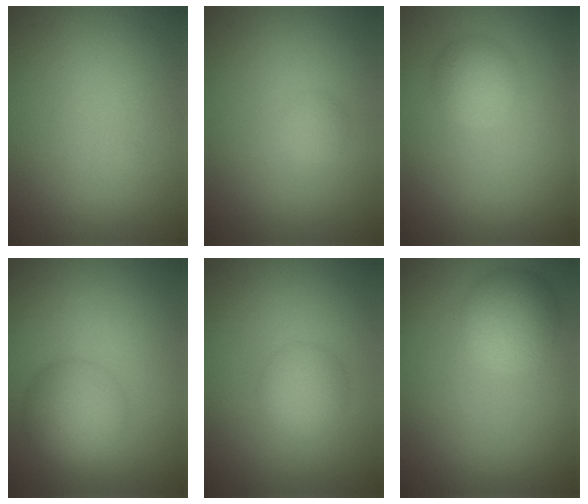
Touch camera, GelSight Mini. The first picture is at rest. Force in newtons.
{"total": 1.1, "press": 1.1, "slide": 0.0}
{"total": 2.5, "press": 2.5, "slide": 0.1}
{"total": 4.5, "press": 4.5, "slide": 0.1}
{"total": 2.8, "press": 2.8, "slide": 0.1}
{"total": 3.7, "press": 3.7, "slide": 0.1}